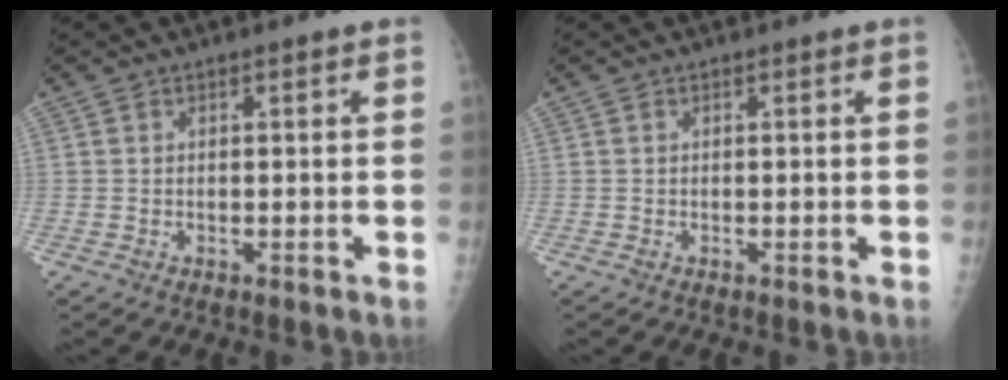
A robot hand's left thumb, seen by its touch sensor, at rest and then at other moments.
{"total": 0.0}